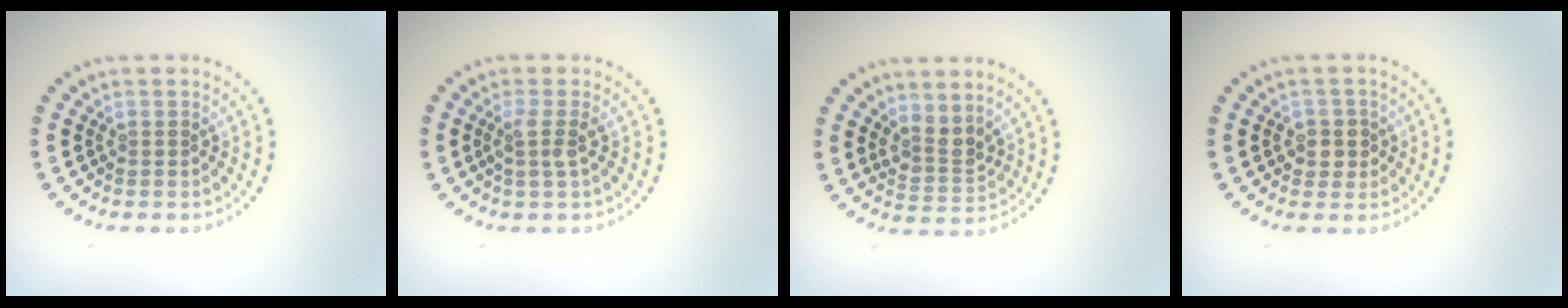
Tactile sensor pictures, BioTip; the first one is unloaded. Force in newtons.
{"total": 1.8, "press": 1.4, "slide": 1.2}
{"total": 2.5, "press": 1.9, "slide": 1.6}
{"total": 1.9, "press": 1.8, "slide": 0.8}